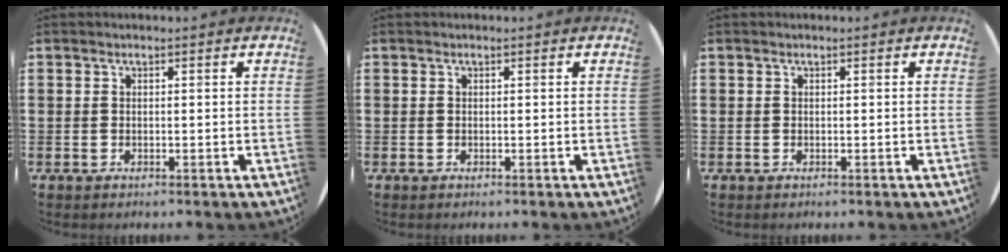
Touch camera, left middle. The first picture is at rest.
{"total": 0.0}
{"total": 0.0}